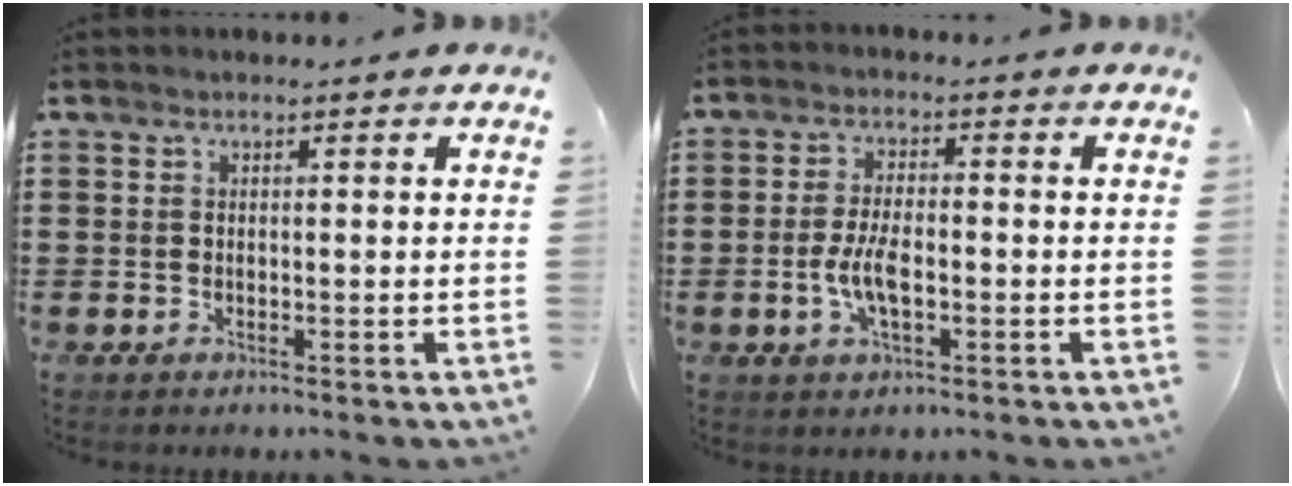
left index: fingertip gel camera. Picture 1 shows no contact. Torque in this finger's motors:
{"motor_torque": [0.54, 0.36, 0.19, 0.12]}